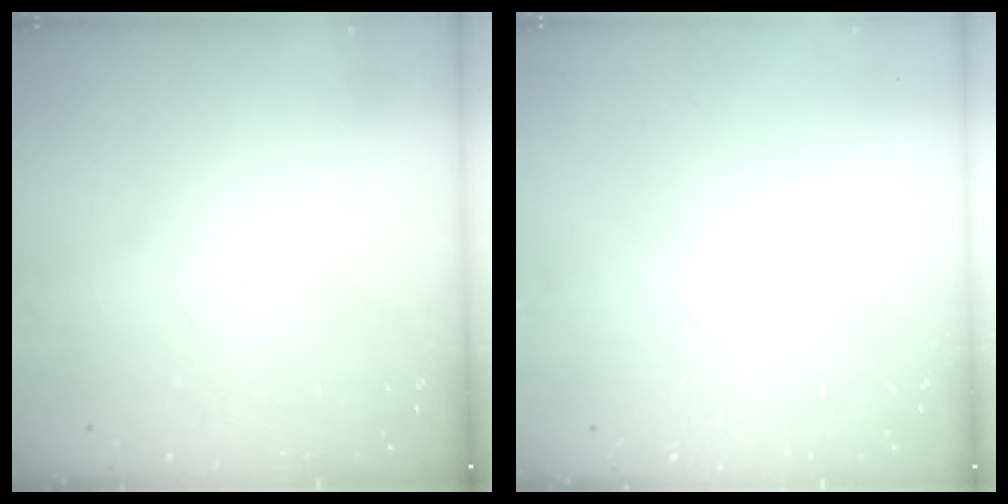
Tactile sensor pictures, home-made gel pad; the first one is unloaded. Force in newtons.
{"total": 0.0}